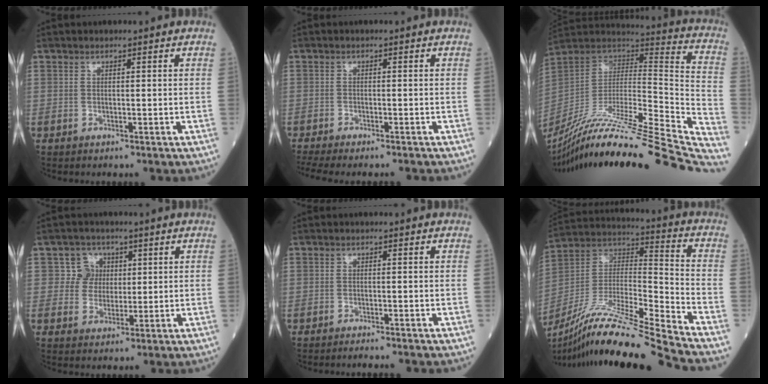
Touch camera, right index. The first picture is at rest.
{"total": 9.7, "force": [-8.8, 0.7, 4.2], "torque": [-0.051, -0.018, -0.123]}
{"total": 40.2, "force": [-34.3, -0.4, 21.0], "torque": [-0.241, -0.081, -0.511]}
{"total": 4.0, "force": [1.2, 3.8, 0.1], "torque": [0.006, 0.008, 0.020]}
{"total": 2.4, "force": [-2.2, -0.3, 1.0], "torque": [-0.011, -0.001, -0.027]}
{"total": 22.8, "force": [-19.5, -1.6, 11.7], "torque": [-0.239, -0.023, -0.352]}